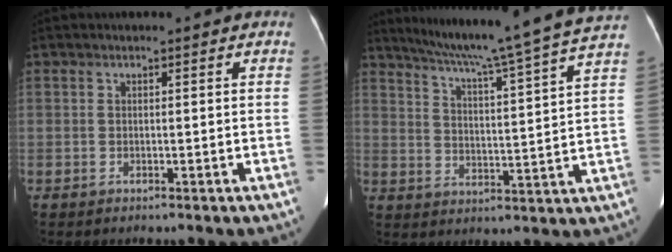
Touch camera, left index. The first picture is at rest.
{"total": 20.8, "force": [18.0, -2.3, 10.3], "torque": [-0.169, -0.032, 0.239]}